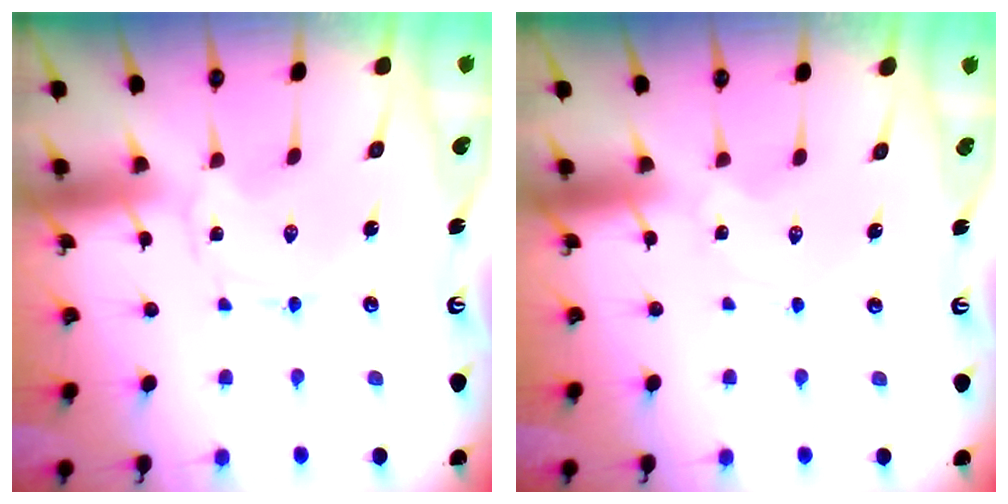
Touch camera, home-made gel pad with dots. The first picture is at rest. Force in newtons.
{"total": 1.6, "press": 1.6, "slide": 0.2}